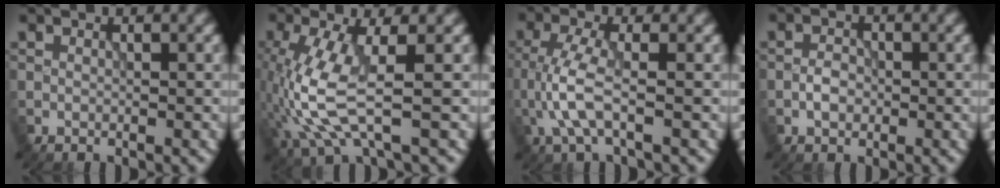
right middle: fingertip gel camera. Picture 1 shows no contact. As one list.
[{"total": 6.3, "force": [-0.9, 1.8, 5.9], "torque": [-0.155, -0.005, -0.013]}, {"total": 3.7, "force": [-1.1, 1.0, 3.4], "torque": [-0.082, 0.003, -0.027]}, {"total": 1.8, "force": [-0.5, 1.2, 1.2], "torque": [-0.021, 0.005, -0.014]}]